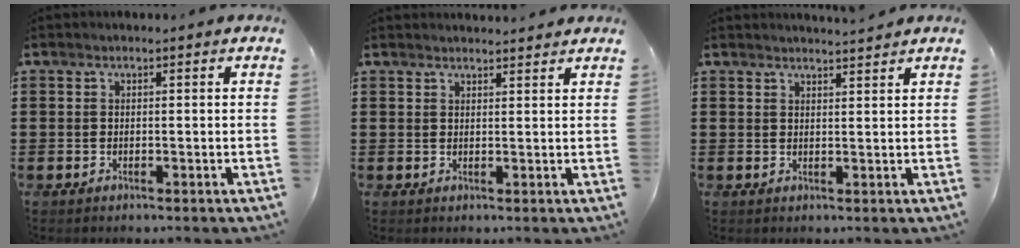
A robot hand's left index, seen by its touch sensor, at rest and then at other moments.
{"total": 1.6, "force": [1.6, 0.1, 0.1], "torque": [-0.007, -0.001, 0.031]}
{"total": 1.9, "force": [1.9, -0.3, 0.1], "torque": [-0.006, -0.005, 0.037]}